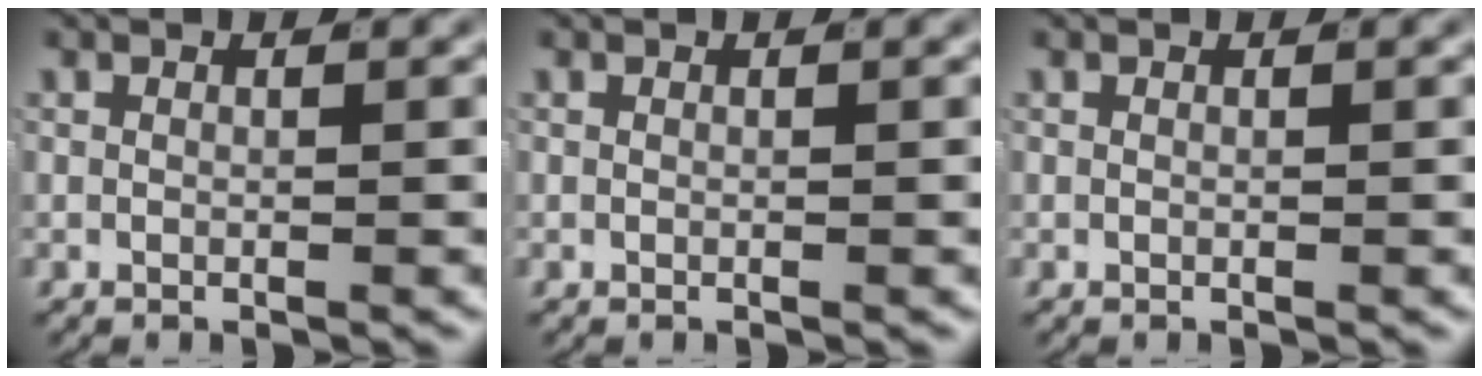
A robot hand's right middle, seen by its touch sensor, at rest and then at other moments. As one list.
[{"total": 0.0}, {"total": 0.0}]